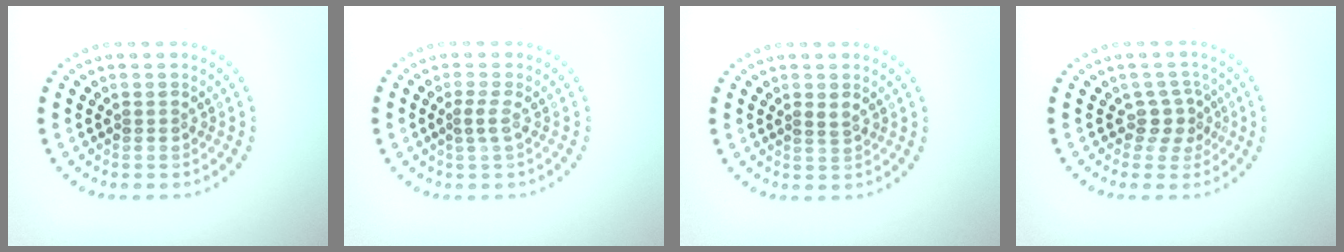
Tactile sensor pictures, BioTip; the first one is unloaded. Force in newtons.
{"total": 1.1, "press": 0.8, "slide": 0.7}
{"total": 0.9, "press": 0.8, "slide": 0.3}
{"total": 2.1, "press": 1.6, "slide": 1.4}